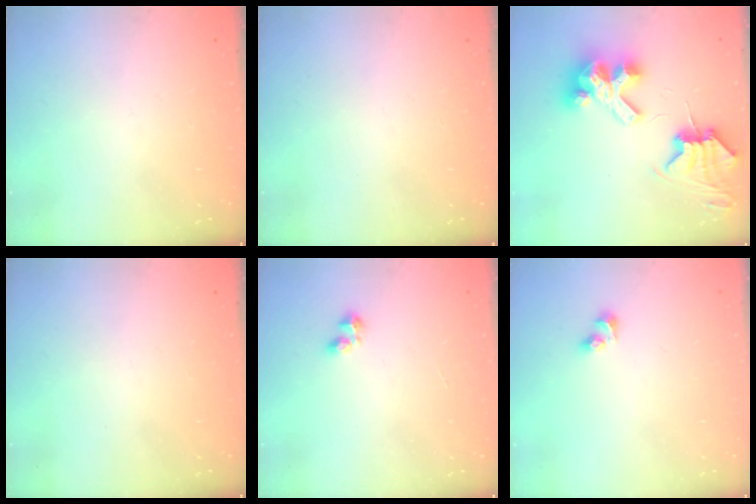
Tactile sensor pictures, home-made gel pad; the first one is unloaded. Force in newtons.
{"total": 0.0}
{"total": 9.1, "press": 9.0, "slide": 1.3}
{"total": 0.0}
{"total": 2.2, "press": 2.1, "slide": 0.7}
{"total": 3.5, "press": 3.1, "slide": 1.6}